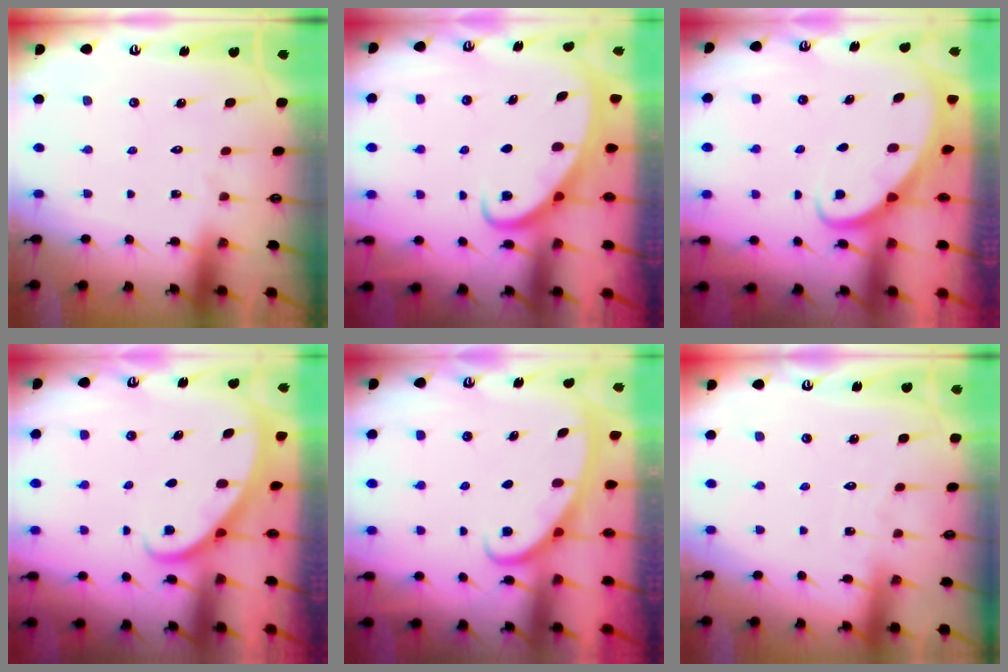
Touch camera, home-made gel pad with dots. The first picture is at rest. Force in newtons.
{"total": 2.5, "press": 2.5, "slide": 0.3}
{"total": 2.3, "press": 2.3, "slide": 0.2}
{"total": 1.7, "press": 1.7, "slide": 0.1}
{"total": 3.0, "press": 3.0, "slide": 0.4}
{"total": 2.4, "press": 2.4, "slide": 0.3}